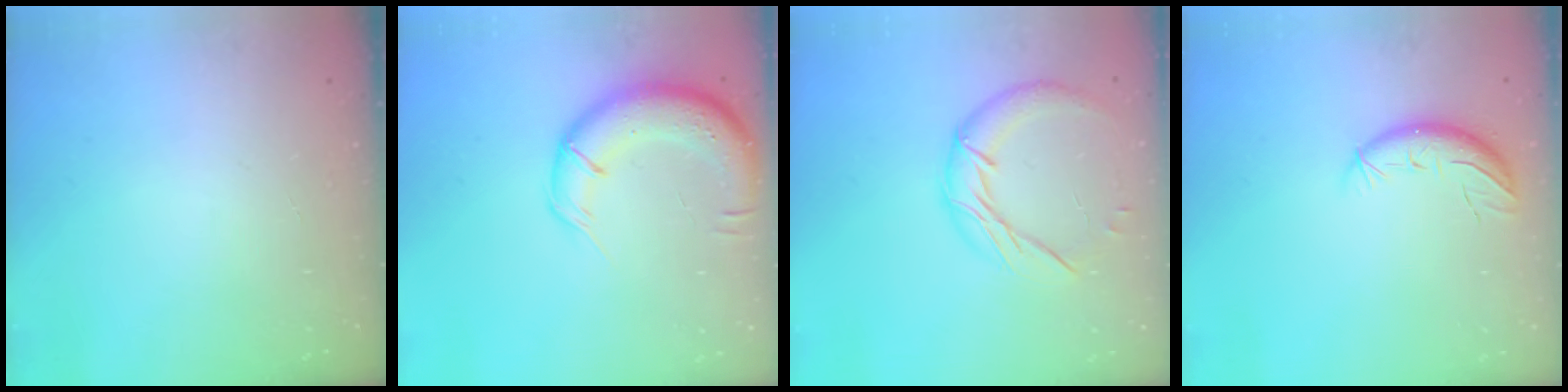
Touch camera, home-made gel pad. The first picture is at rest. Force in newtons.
{"total": 14.0, "press": 13.7, "slide": 2.9}
{"total": 11.5, "press": 11.5, "slide": 0.8}
{"total": 9.6, "press": 9.3, "slide": 2.5}